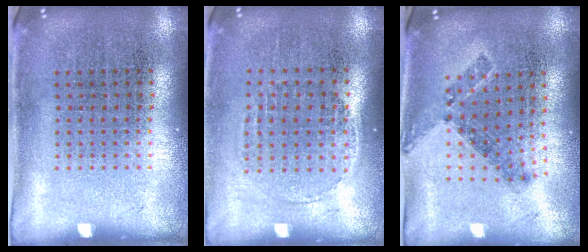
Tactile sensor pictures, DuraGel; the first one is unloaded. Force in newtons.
{"total": 1.3, "press": 1.1, "slide": 0.6}
{"total": 0.8, "press": 0.7, "slide": 0.4}